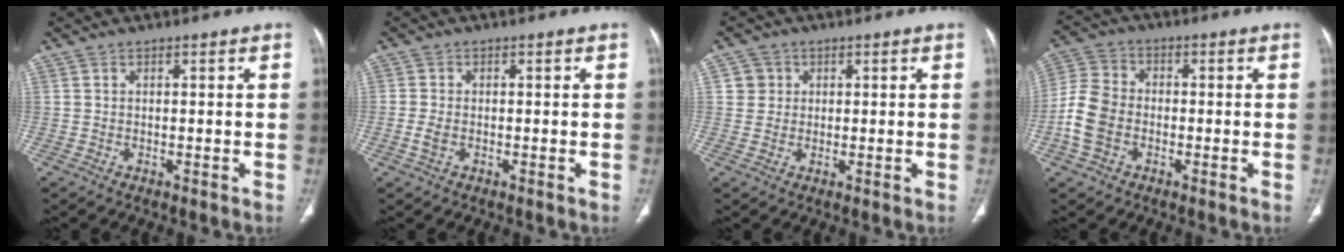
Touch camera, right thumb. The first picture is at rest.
{"total": 2.2, "force": [-0.6, 1.5, 1.6], "torque": [-0.038, 0.003, -0.012]}
{"total": 3.1, "force": [0.8, 3.0, 0.3], "torque": [0.020, 0.004, 0.013]}
{"total": 8.7, "force": [-2.2, 6.5, 5.2], "torque": [-0.109, 0.021, -0.050]}